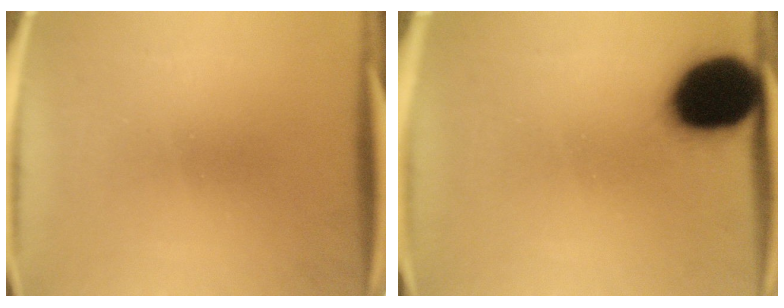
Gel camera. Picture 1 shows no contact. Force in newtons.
{"total": 20.5}